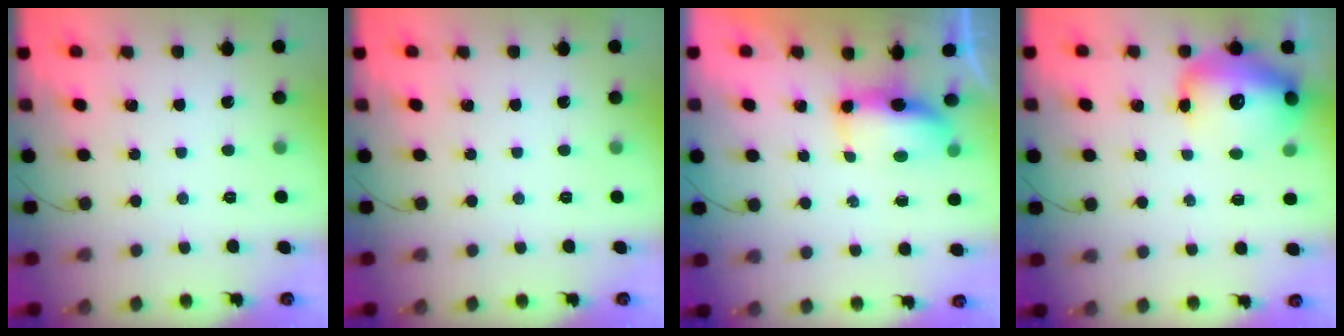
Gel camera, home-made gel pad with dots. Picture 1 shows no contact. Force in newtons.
{"total": 0.0}
{"total": 7.9, "press": 7.3, "slide": 3.1}
{"total": 16.8, "press": 16.5, "slide": 3.2}